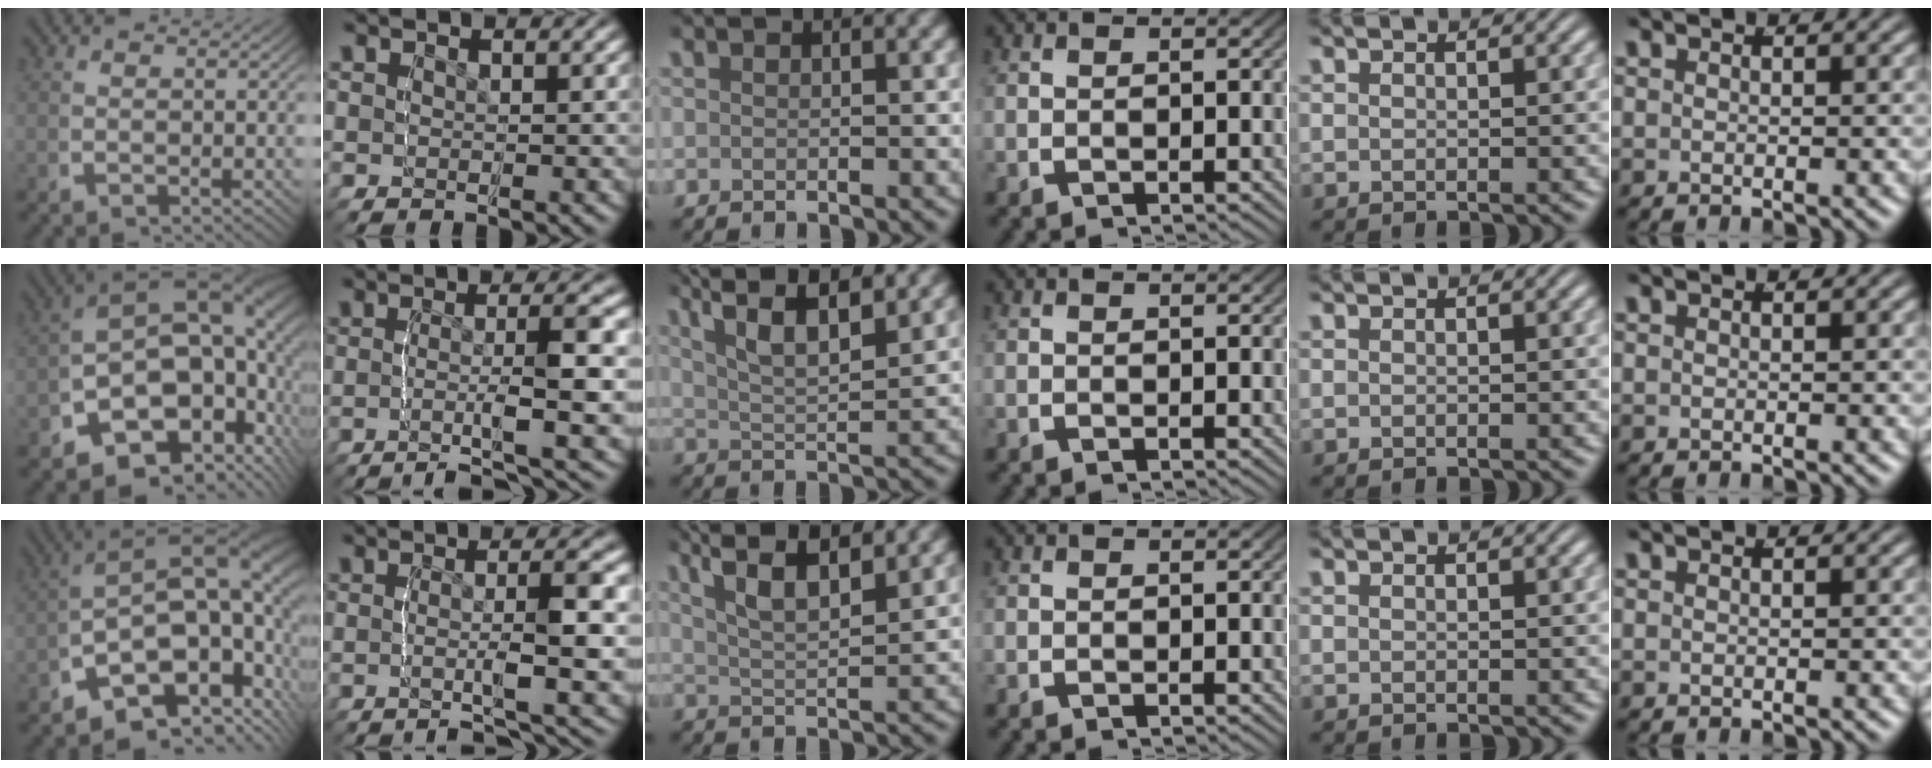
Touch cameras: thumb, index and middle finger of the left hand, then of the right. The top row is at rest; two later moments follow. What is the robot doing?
{"motion": "grasp_and_lifting", "object": "sponge"}